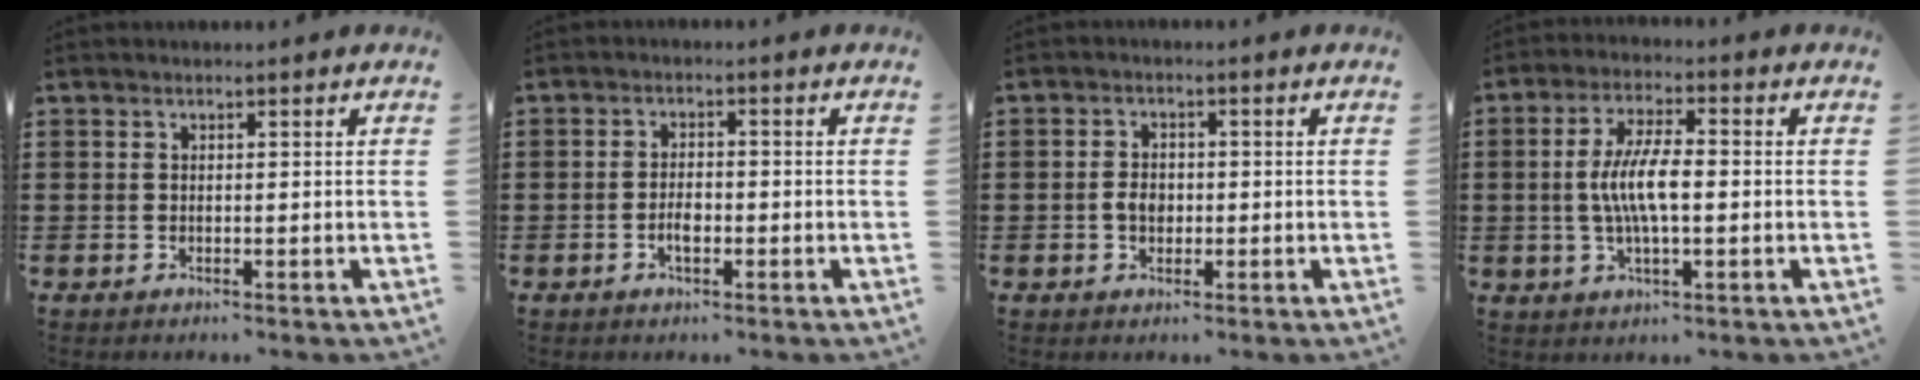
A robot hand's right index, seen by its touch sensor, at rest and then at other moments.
{"total": 2.7, "force": [-1.0, 1.2, 2.2], "torque": [-0.050, 0.001, -0.021]}
{"total": 2.6, "force": [-0.3, 1.7, 1.9], "torque": [-0.039, 0.002, -0.006]}
{"total": 7.5, "force": [-0.4, 2.1, 7.2], "torque": [-0.153, -0.004, -0.014]}